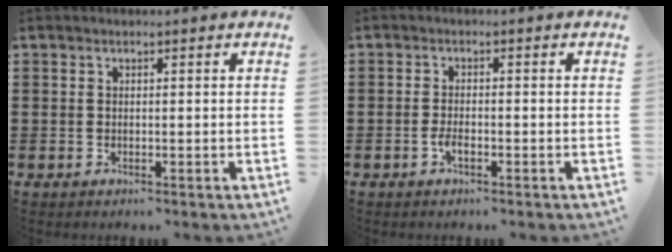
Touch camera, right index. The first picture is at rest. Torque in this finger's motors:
{"motor_torque": [1.10, 1.04, 0.13, 0.06]}